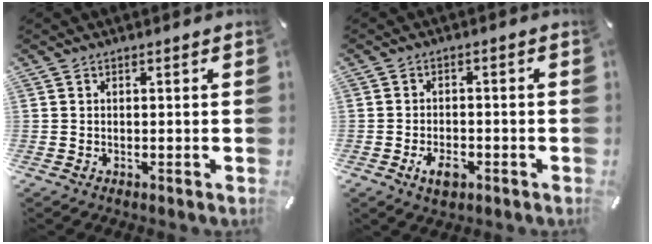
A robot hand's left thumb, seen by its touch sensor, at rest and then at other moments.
{"total": 4.7, "force": [-2.2, 2.8, 3.1], "torque": [-0.063, 0.007, -0.040]}